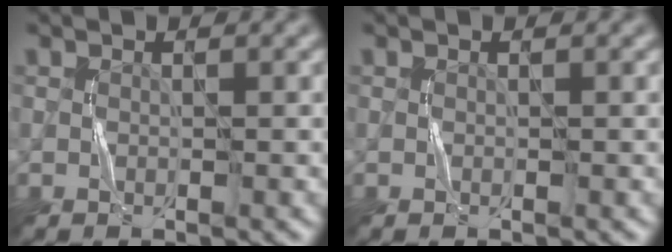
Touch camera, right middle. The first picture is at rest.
{"total": 0.0}